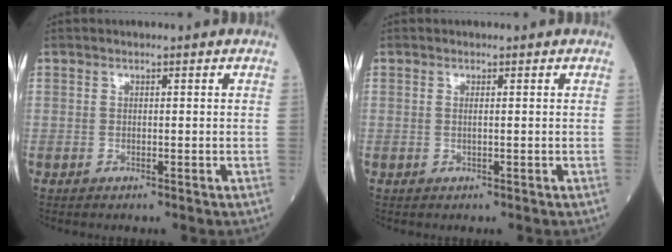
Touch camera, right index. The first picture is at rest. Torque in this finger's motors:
{"motor_torque": [-0.01, -0.05, -0.06, 0.00]}